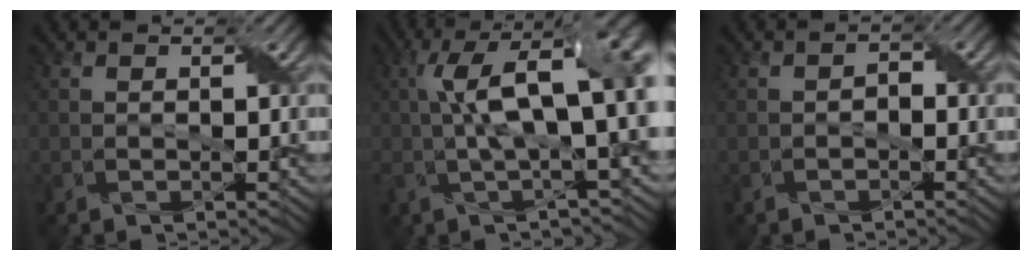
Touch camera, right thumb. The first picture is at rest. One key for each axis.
{"total": 13.8, "fx": 0.8, "fy": 4.9, "fz": 12.9, "tx": -0.234, "ty": 0.010, "tz": 0.017}
{"total": 1.1, "fx": -0.6, "fy": 0.8, "fz": 0.6, "tx": -0.011, "ty": 0.001, "tz": -0.009}